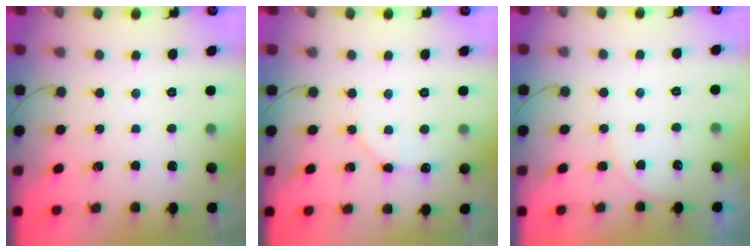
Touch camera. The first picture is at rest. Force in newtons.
{"total": 5.2, "press": 4.7, "slide": 2.2}
{"total": 4.7, "press": 4.7, "slide": 0.3}